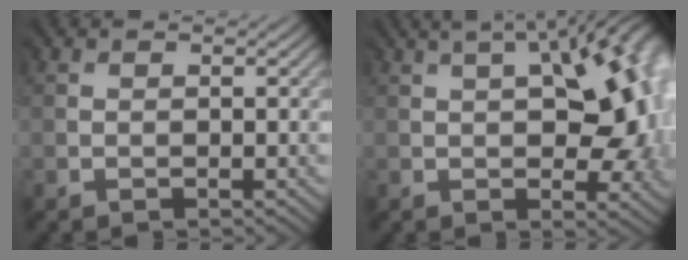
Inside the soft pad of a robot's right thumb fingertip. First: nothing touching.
{"total": 13.4, "force": [1.3, 6.3, 11.7], "torque": [-0.132, 0.024, 0.018]}